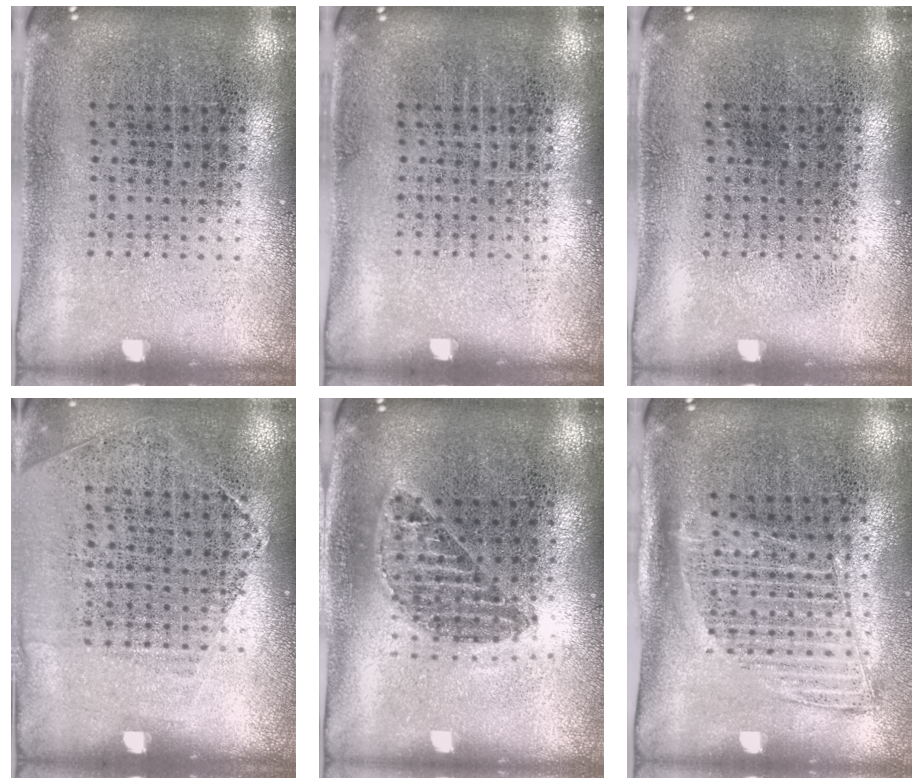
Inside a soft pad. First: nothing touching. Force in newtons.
{"total": 0.0}
{"total": 0.0}
{"total": 1.2, "press": 1.0, "slide": 0.7}
{"total": 1.2, "press": 1.0, "slide": 0.5}
{"total": 1.4, "press": 1.2, "slide": 0.6}